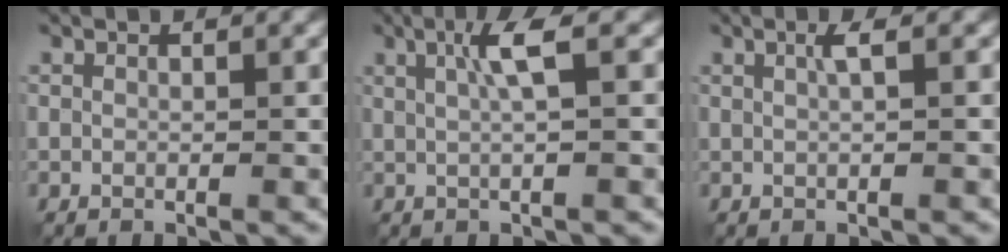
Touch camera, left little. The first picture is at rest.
{"total": 3.0, "force": [0.3, 0.3, 3.0], "torque": [-0.059, 0.003, 0.009]}
{"total": 1.3, "force": [0.1, 0.2, 1.3], "torque": [-0.025, 0.001, 0.002]}